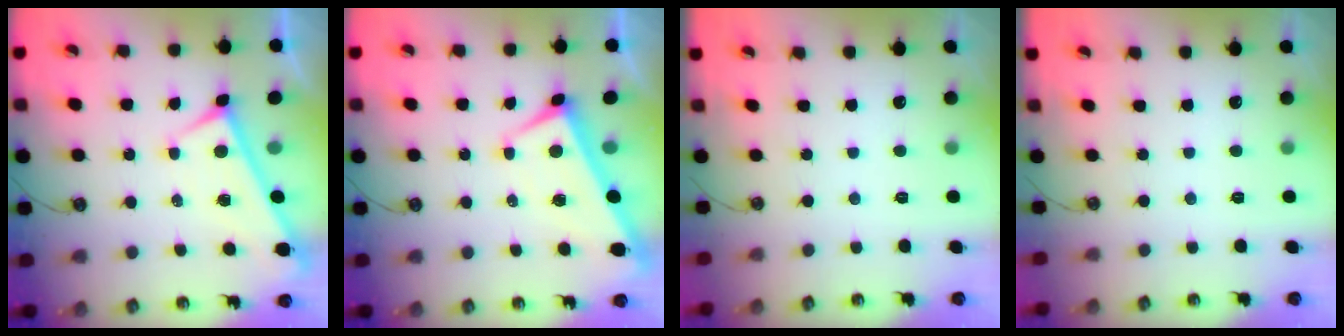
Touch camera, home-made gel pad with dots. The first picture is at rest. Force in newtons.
{"total": 2.3, "press": 2.2, "slide": 0.5}
{"total": 0.0}
{"total": 0.0}